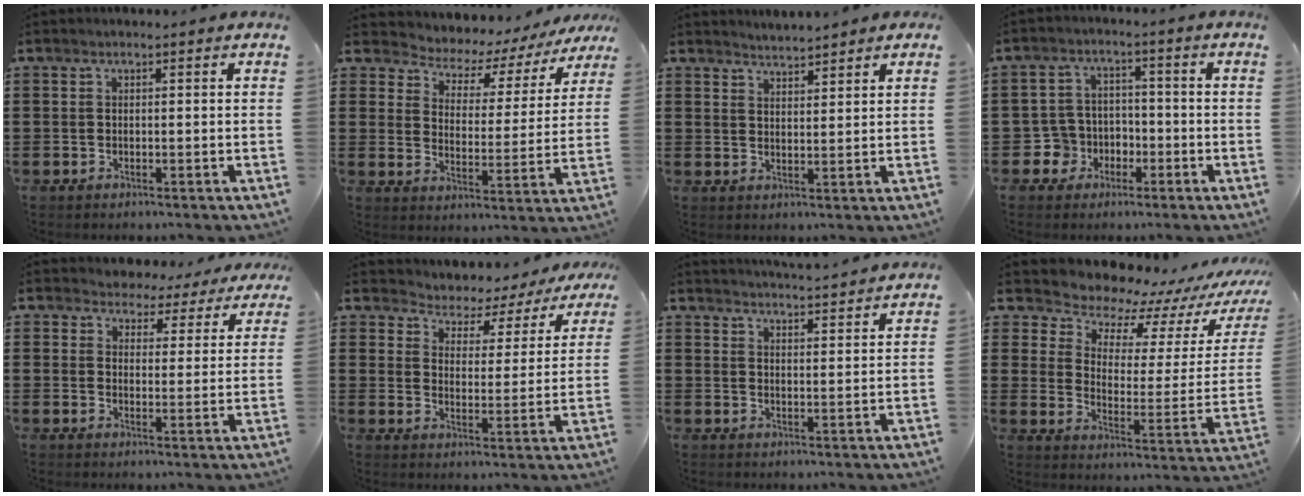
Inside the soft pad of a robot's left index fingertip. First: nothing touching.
{"total": 3.4, "force": [3.2, 1.1, 0.3], "torque": [-0.033, -0.031, 0.043]}
{"total": 2.6, "force": [2.6, -0.1, 0.0], "torque": [-0.008, -0.004, 0.050]}
{"total": 5.3, "force": [-2.0, 4.7, 1.5], "torque": [-0.046, 0.013, -0.039]}
{"total": 4.3, "force": [4.0, 1.4, 0.0], "torque": [-0.024, -0.019, 0.070]}
{"total": 3.5, "force": [3.4, 0.5, -0.4], "torque": [-0.019, -0.031, 0.051]}
{"total": 3.8, "force": [3.8, -0.6, 0.0], "torque": [-0.006, -0.029, 0.065]}
{"total": 6.6, "force": [6.2, 2.2, 0.4], "torque": [-0.036, -0.059, 0.104]}